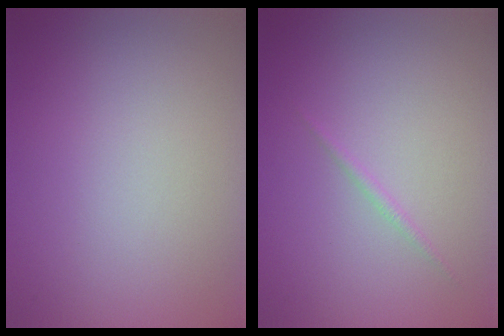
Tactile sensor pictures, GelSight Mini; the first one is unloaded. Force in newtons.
{"total": 0.5, "press": 0.5, "slide": 0.0}